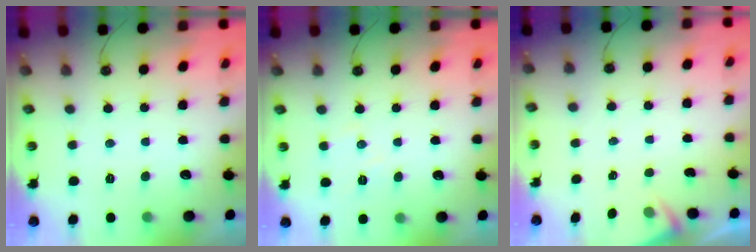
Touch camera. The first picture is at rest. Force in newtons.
{"total": 6.8, "press": 6.7, "slide": 0.8}
{"total": 2.1, "press": 2.1, "slide": 0.3}